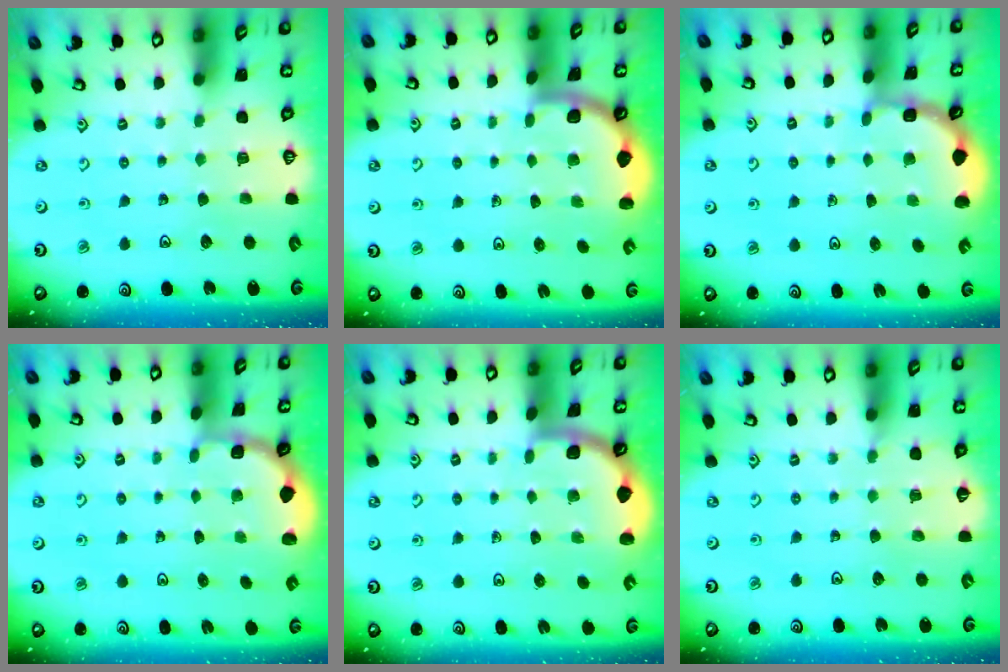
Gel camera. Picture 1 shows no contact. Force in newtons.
{"total": 1.7, "press": 1.7, "slide": 0.0}
{"total": 2.1, "press": 2.1, "slide": 0.3}
{"total": 1.9, "press": 1.8, "slide": 0.7}
{"total": 1.8, "press": 1.8, "slide": 0.1}
{"total": 3.8, "press": 3.7, "slide": 0.5}